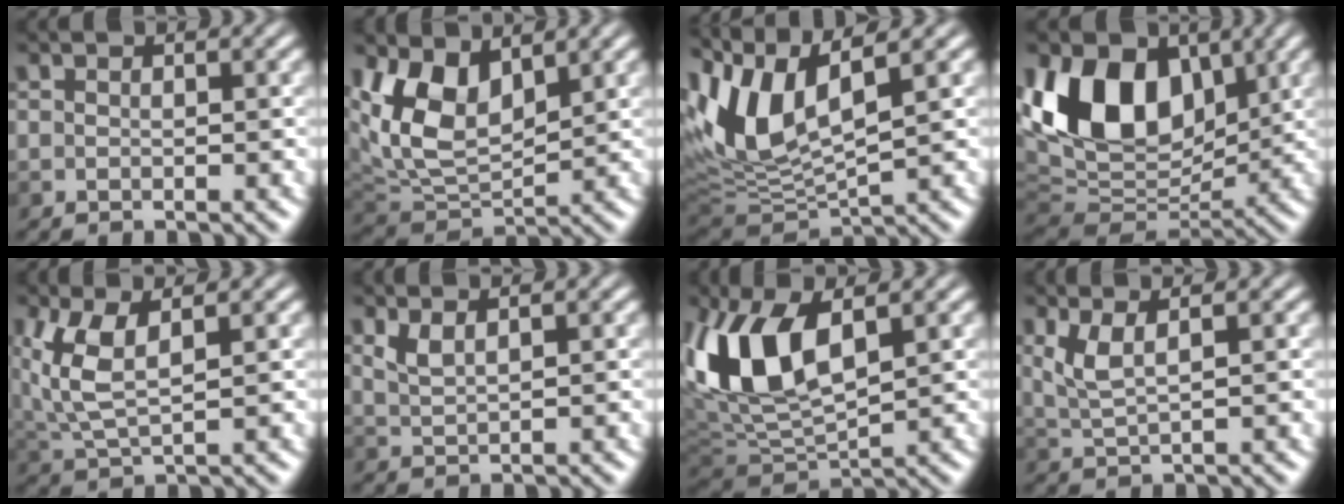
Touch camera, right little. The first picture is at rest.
{"total": 7.2, "force": [1.8, 4.3, 5.4], "torque": [-0.116, -0.006, 0.034]}
{"total": 8.7, "force": [2.4, 4.0, 7.4], "torque": [-0.168, 0.011, 0.043]}
{"total": 10.9, "force": [3.4, 7.4, 7.3], "torque": [-0.127, 0.012, 0.053]}
{"total": 6.0, "force": [1.1, 3.0, 5.0], "torque": [-0.122, -0.003, 0.023]}
{"total": 1.5, "force": [0.5, 0.5, 1.4], "torque": [-0.037, -0.001, 0.013]}
{"total": 10.1, "force": [1.8, 4.9, 8.6], "torque": [-0.181, 0.007, 0.024]}
{"total": 3.1, "force": [0.6, 1.0, 2.8], "torque": [-0.071, -0.001, 0.016]}